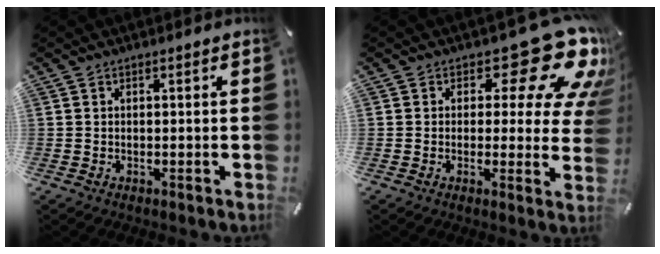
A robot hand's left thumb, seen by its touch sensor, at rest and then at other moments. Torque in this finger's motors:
{"motor_torque": [0.44, 0.16, 0.24, -0.26, 0.06]}